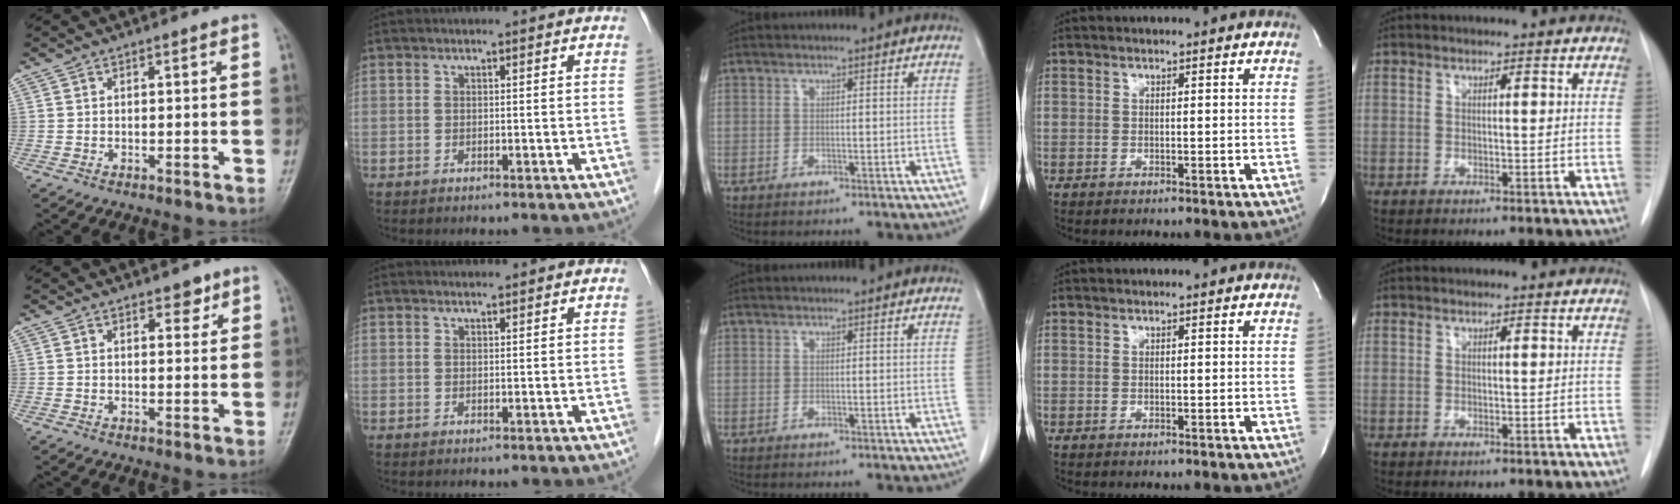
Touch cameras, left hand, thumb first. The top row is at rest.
{"thumb": {"total": 2.5, "force": [1.7, 1.3, 1.3], "torque": [-0.003, -0.009, 0.023]}, "index": {"total": 0.6, "force": [0.6, 0.0, 0.0], "torque": [-0.010, 0.001, 0.012]}}